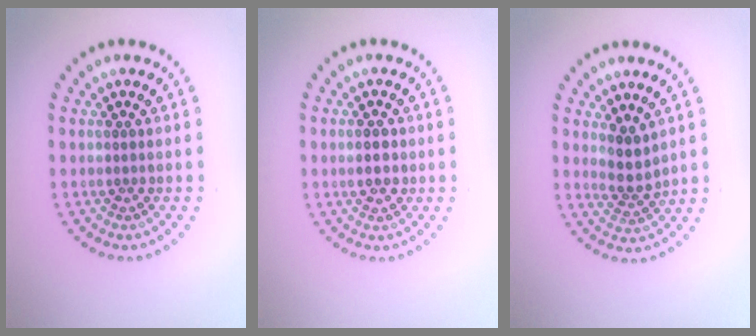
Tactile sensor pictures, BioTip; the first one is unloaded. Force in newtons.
{"total": 2.4, "press": 2.4, "slide": 0.2}
{"total": 2.3, "press": 1.8, "slide": 1.5}